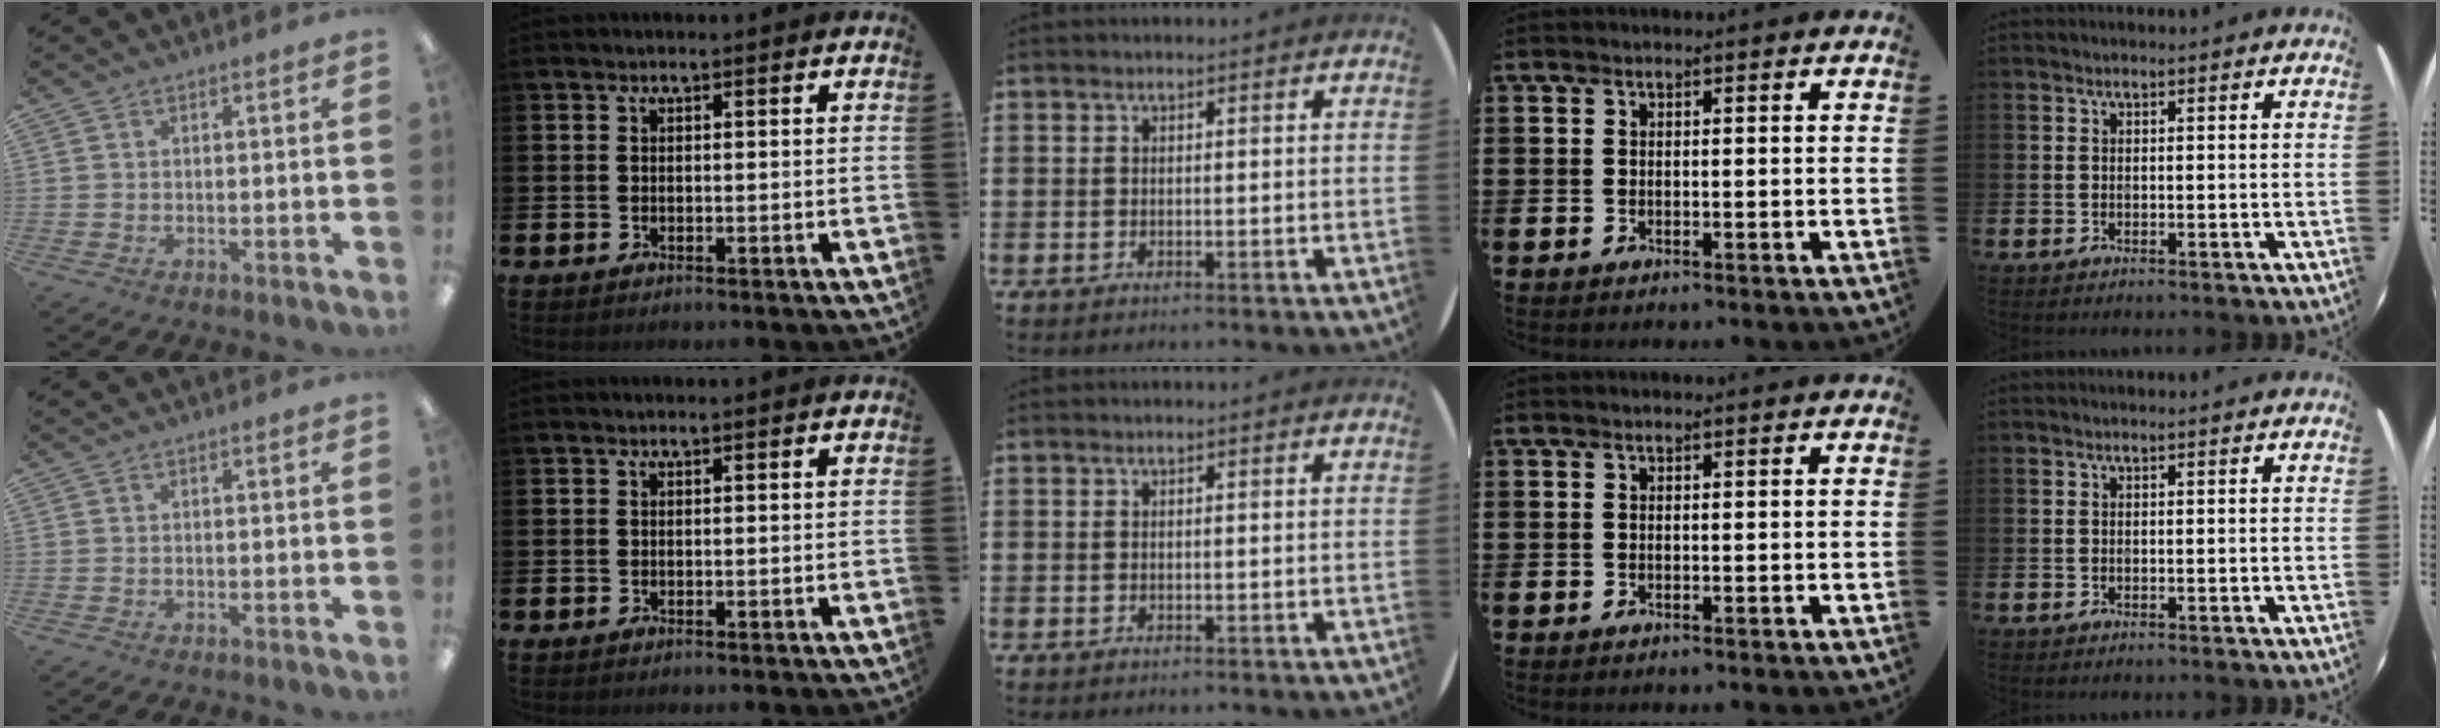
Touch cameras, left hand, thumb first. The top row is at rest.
{}